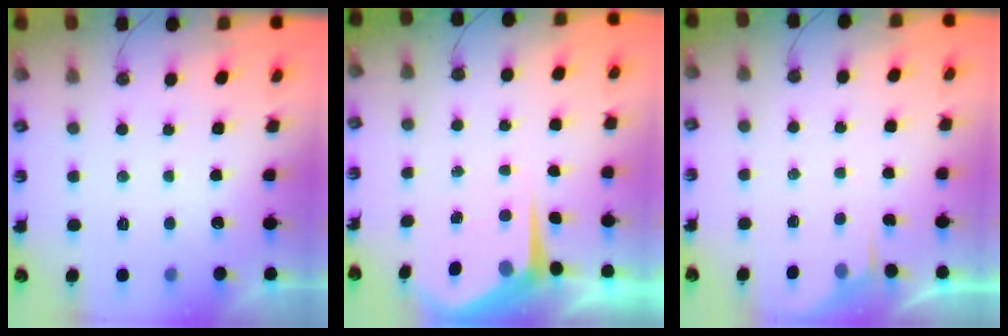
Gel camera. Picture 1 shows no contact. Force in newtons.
{"total": 6.6, "press": 6.6, "slide": 0.5}
{"total": 3.1, "press": 3.1, "slide": 0.4}